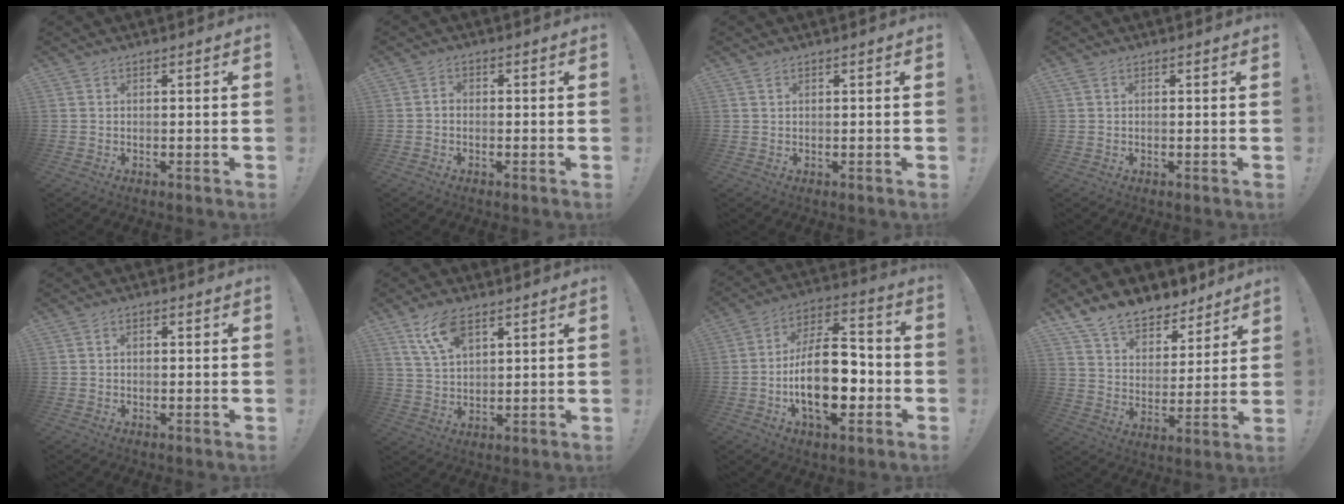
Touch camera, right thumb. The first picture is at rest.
{"total": 1.4, "force": [-0.9, 0.8, 0.7], "torque": [-0.010, 0.007, -0.017]}
{"total": 0.9, "force": [0.6, 0.2, 0.6], "torque": [-0.012, 0.000, 0.011]}
{"total": 0.8, "force": [0.3, 0.6, 0.4], "torque": [-0.010, 0.004, 0.005]}
{"total": 1.3, "force": [-0.6, 0.9, 0.8], "torque": [-0.021, 0.008, -0.010]}
{"total": 9.4, "force": [5.6, 4.5, 6.1], "torque": [-0.107, -0.017, 0.106]}
{"total": 21.0, "force": [-4.6, 10.7, 17.4], "torque": [-0.312, 0.019, -0.076]}
{"total": 11.7, "force": [9.9, 5.4, 2.9], "torque": [-0.058, -0.080, 0.186]}